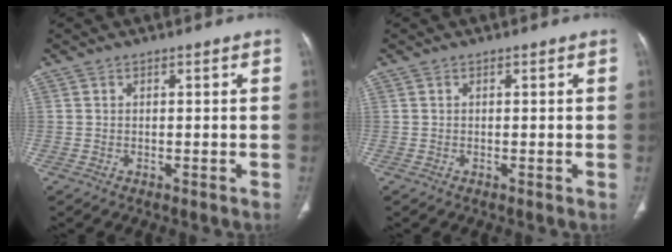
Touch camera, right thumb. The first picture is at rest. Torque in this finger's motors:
{"motor_torque": [0.31, 0.22, -0.04, 0.33, 0.03]}